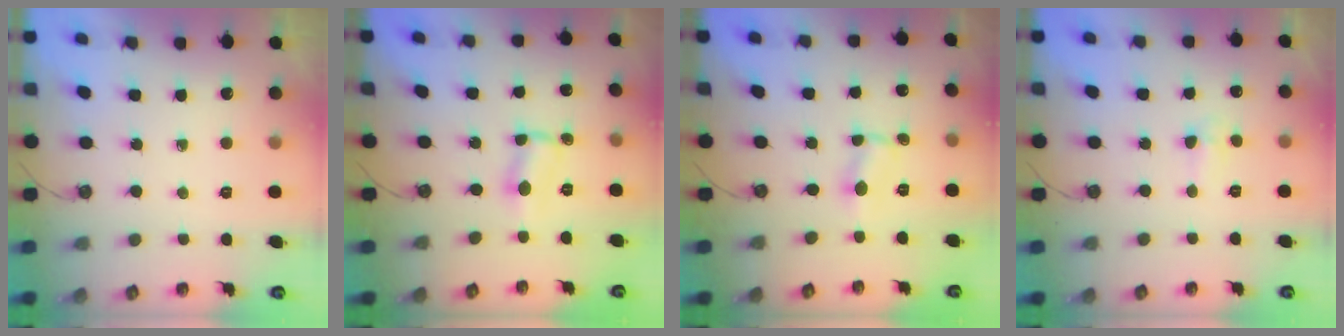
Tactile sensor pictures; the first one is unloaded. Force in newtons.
{"total": 1.0, "press": 0.8, "slide": 0.5}
{"total": 0.9, "press": 0.9, "slide": 0.1}
{"total": 2.5, "press": 2.4, "slide": 0.9}